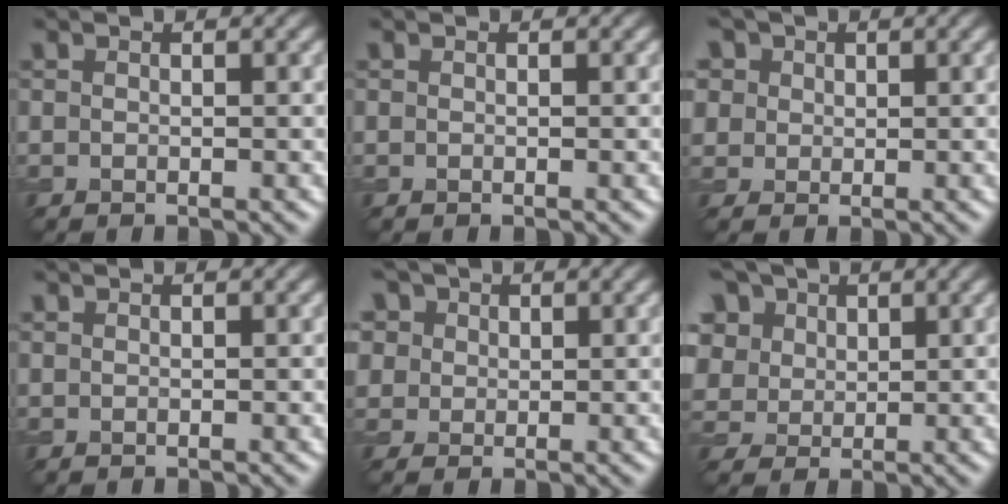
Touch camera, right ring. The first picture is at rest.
{"total": 0.0}
{"total": 6.7, "force": [3.5, 5.0, 2.8], "torque": [-0.074, 0.018, 0.043]}
{"total": 0.0}
{"total": 7.8, "force": [4.2, 5.7, 3.4], "torque": [-0.085, 0.020, 0.052]}
{"total": 10.7, "force": [5.3, 7.8, 5.0], "torque": [-0.132, 0.029, 0.079]}